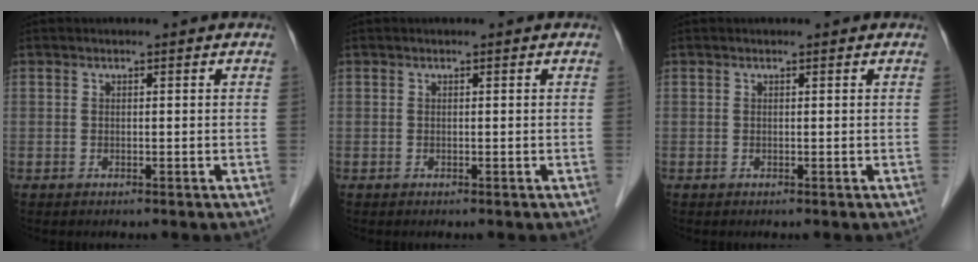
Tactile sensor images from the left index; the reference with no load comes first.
{"total": 0.0}
{"total": 0.0}